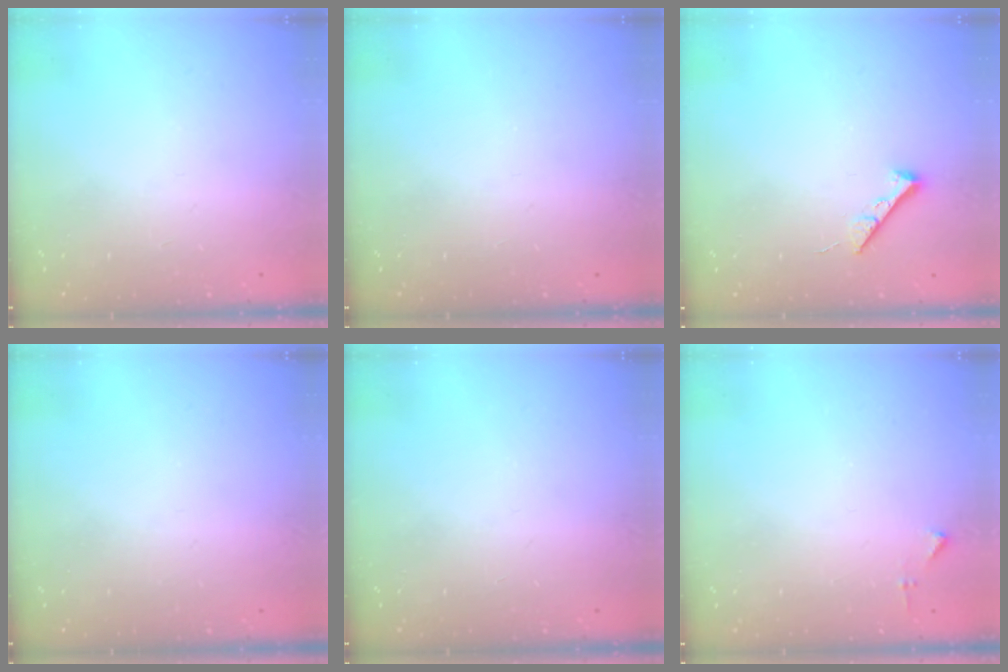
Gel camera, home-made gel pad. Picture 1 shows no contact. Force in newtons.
{"total": 0.0}
{"total": 5.4, "press": 5.4, "slide": 0.8}
{"total": 0.0}
{"total": 0.0}
{"total": 3.7, "press": 3.7, "slide": 0.5}